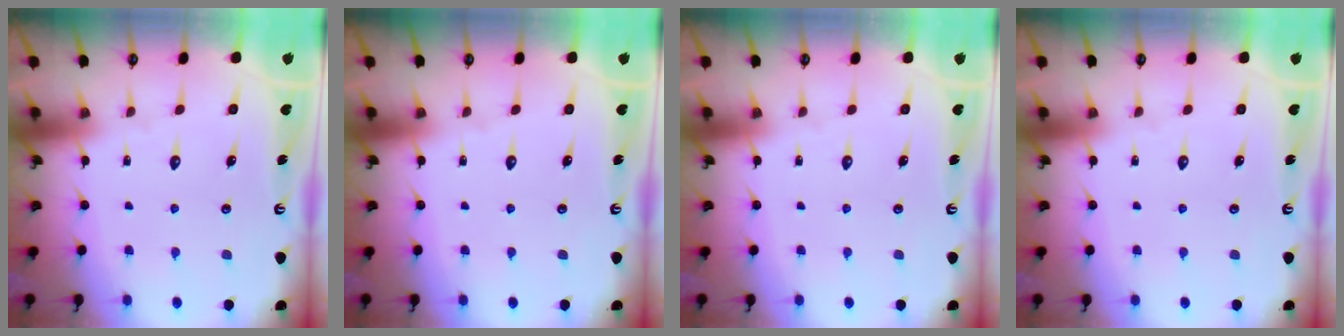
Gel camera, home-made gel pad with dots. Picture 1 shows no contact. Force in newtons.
{"total": 0.0}
{"total": 0.0}
{"total": 0.0}